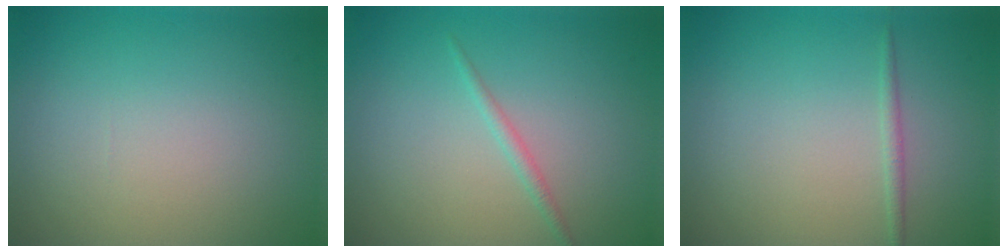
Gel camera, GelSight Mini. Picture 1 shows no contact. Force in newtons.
{"total": 1.0, "press": 1.0, "slide": 0.0}
{"total": 0.7, "press": 0.7, "slide": 0.0}